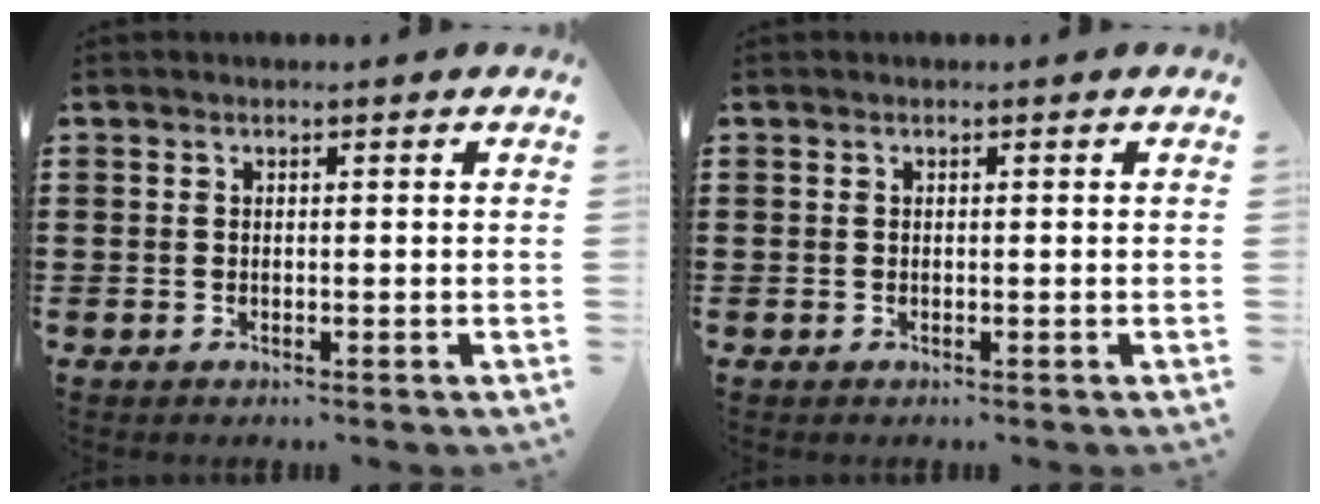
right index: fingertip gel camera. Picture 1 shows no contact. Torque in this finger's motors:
{"motor_torque": [0.36, 0.46, 0.00, 0.00]}